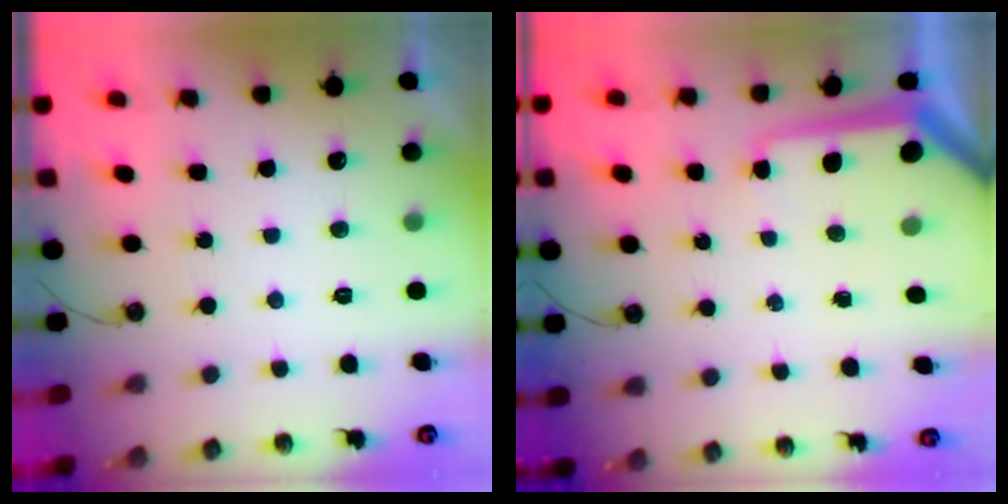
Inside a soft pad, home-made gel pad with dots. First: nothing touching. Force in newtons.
{"total": 8.3, "press": 8.3, "slide": 0.7}